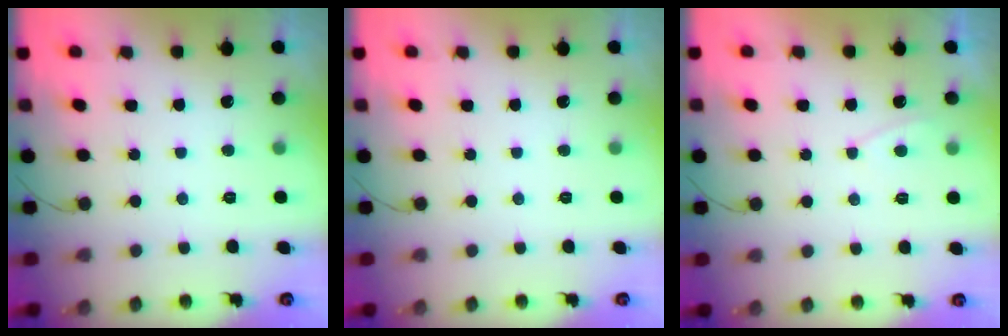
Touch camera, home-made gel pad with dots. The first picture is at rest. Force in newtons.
{"total": 0.0}
{"total": 2.0, "press": 2.0, "slide": 0.3}